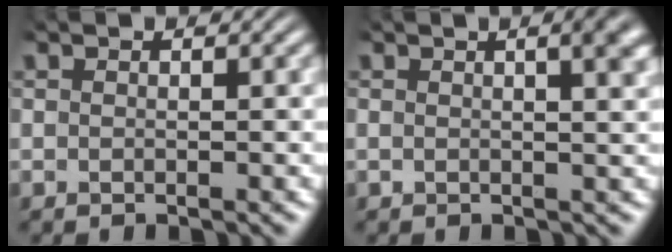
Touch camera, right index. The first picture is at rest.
{"total": 3.4, "force": [1.2, 0.9, 3.1], "torque": [-0.022, 0.018, 0.010]}